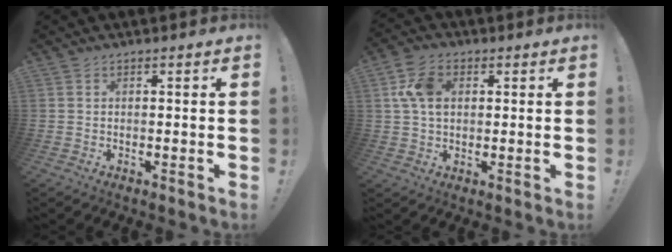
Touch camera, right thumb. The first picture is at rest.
{"total": 9.2, "force": [2.1, 6.4, 6.3], "torque": [-0.127, 0.010, 0.043]}